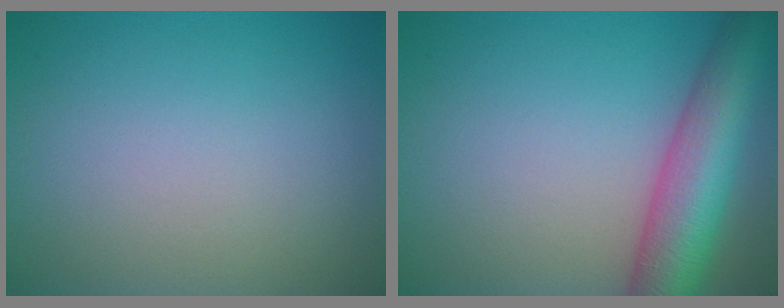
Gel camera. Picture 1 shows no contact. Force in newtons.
{"total": 8.7, "press": 8.7, "slide": 0.3}